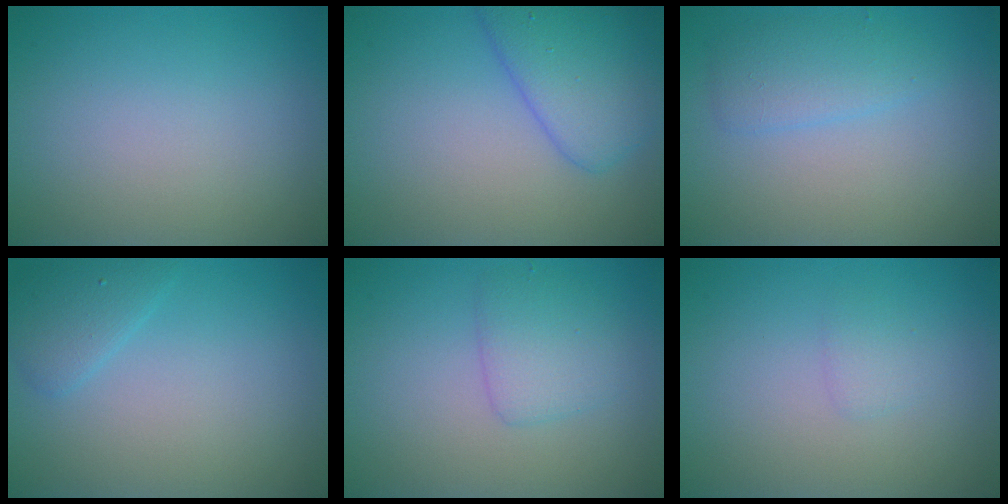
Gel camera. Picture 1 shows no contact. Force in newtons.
{"total": 4.8, "press": 4.8, "slide": 0.2}
{"total": 2.4, "press": 2.4, "slide": 0.1}
{"total": 1.8, "press": 1.8, "slide": 0.1}
{"total": 2.6, "press": 2.6, "slide": 0.0}
{"total": 0.9, "press": 0.9, "slide": 0.1}